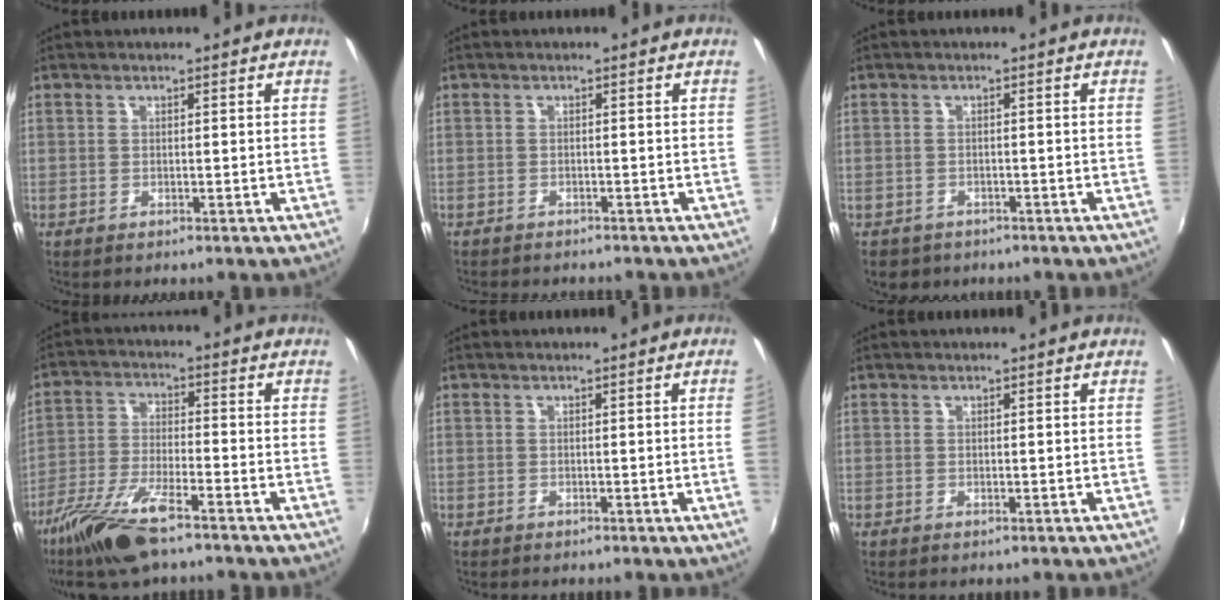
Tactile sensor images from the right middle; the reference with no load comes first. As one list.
[{"total": 3.2, "force": [-3.0, 0.7, 0.9], "torque": [-0.025, -0.015, -0.046]}, {"total": 3.3, "force": [-2.2, 2.3, 0.9], "torque": [-0.025, -0.010, -0.031]}, {"total": 13.5, "force": [-9.6, 3.3, 9.0], "torque": [-0.195, -0.032, -0.188]}, {"total": 1.4, "force": [-0.1, -0.9, 1.1], "torque": [-0.009, -0.011, -0.001]}, {"total": 0.0}]